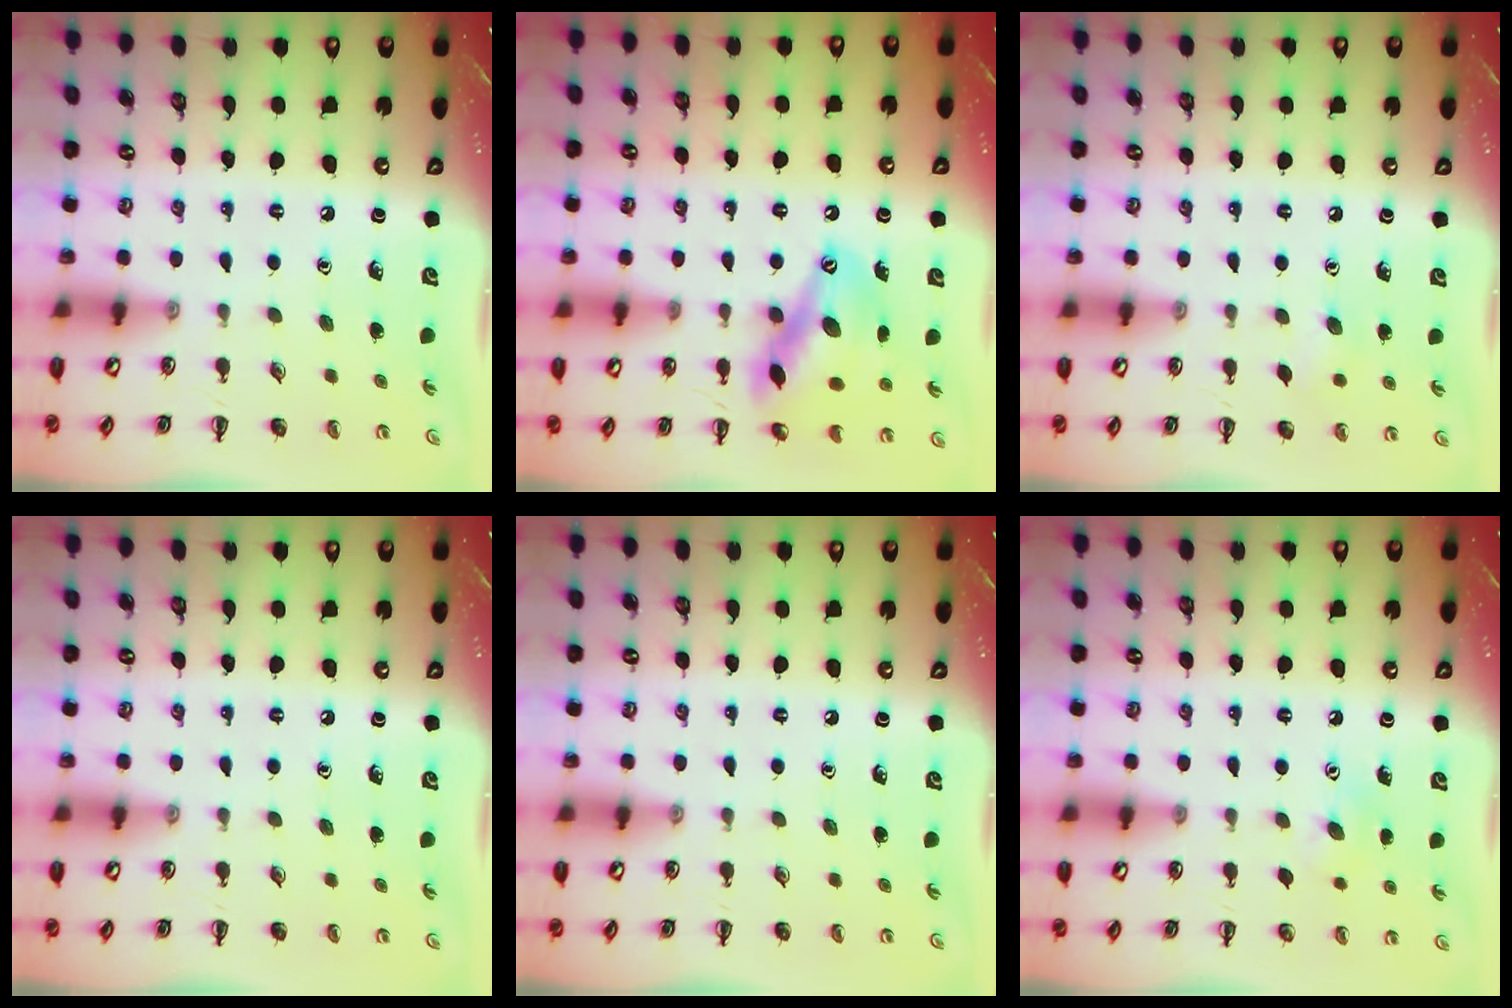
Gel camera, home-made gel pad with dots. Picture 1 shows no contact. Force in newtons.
{"total": 16.1, "press": 16.1, "slide": 1.3}
{"total": 6.7, "press": 6.4, "slide": 1.7}
{"total": 0.0}
{"total": 0.0}
{"total": 5.6, "press": 5.5, "slide": 1.2}